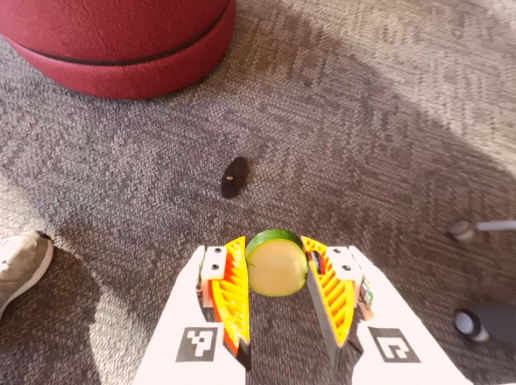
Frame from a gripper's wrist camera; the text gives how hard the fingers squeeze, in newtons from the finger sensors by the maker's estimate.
{"total": 9.5, "left": 9.5, "right": 9.6}